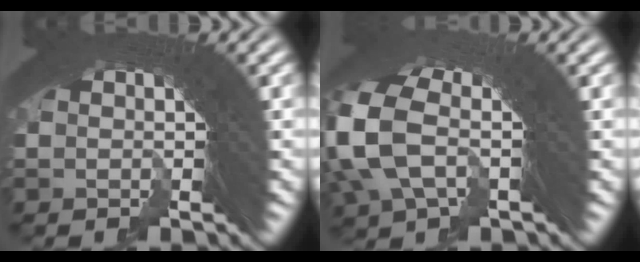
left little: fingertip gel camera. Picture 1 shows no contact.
{"total": 4.3, "force": [0.1, 2.2, 3.6], "torque": [-0.107, -0.011, 0.008]}